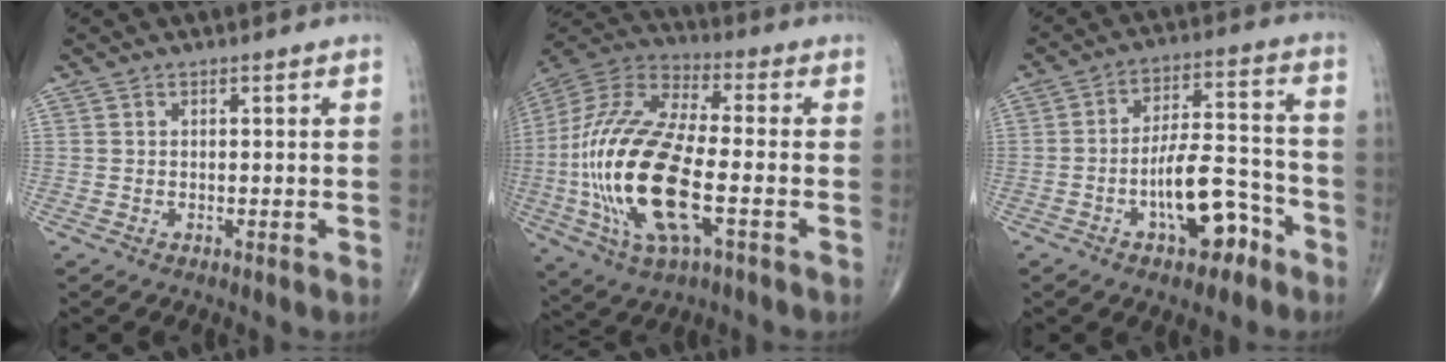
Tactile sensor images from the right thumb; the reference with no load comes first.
{"total": 25.7, "force": [-5.0, 9.8, 23.2], "torque": [-0.529, 0.003, -0.088]}
{"total": 12.2, "force": [-5.6, 5.4, 9.4], "torque": [-0.138, 0.052, -0.086]}